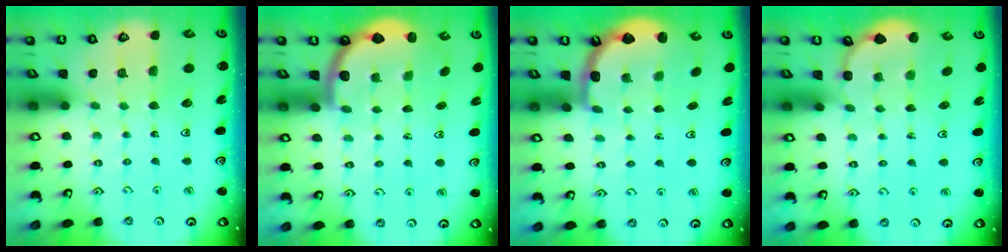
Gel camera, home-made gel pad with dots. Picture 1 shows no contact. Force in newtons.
{"total": 2.6, "press": 2.5, "slide": 0.7}
{"total": 2.6, "press": 2.2, "slide": 1.4}
{"total": 2.6, "press": 2.2, "slide": 1.5}